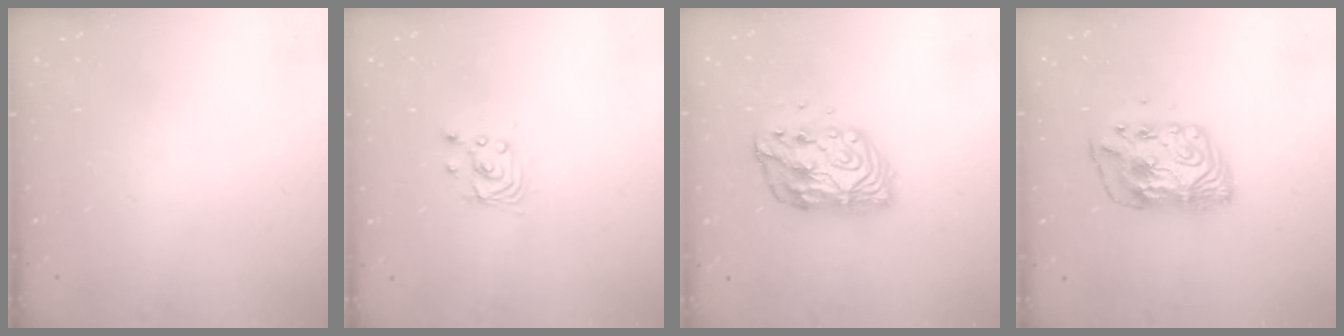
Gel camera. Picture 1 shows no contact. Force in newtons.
{"total": 2.9, "press": 2.9, "slide": 0.0}
{"total": 13.2, "press": 13.2, "slide": 0.9}
{"total": 10.4, "press": 10.4, "slide": 1.1}